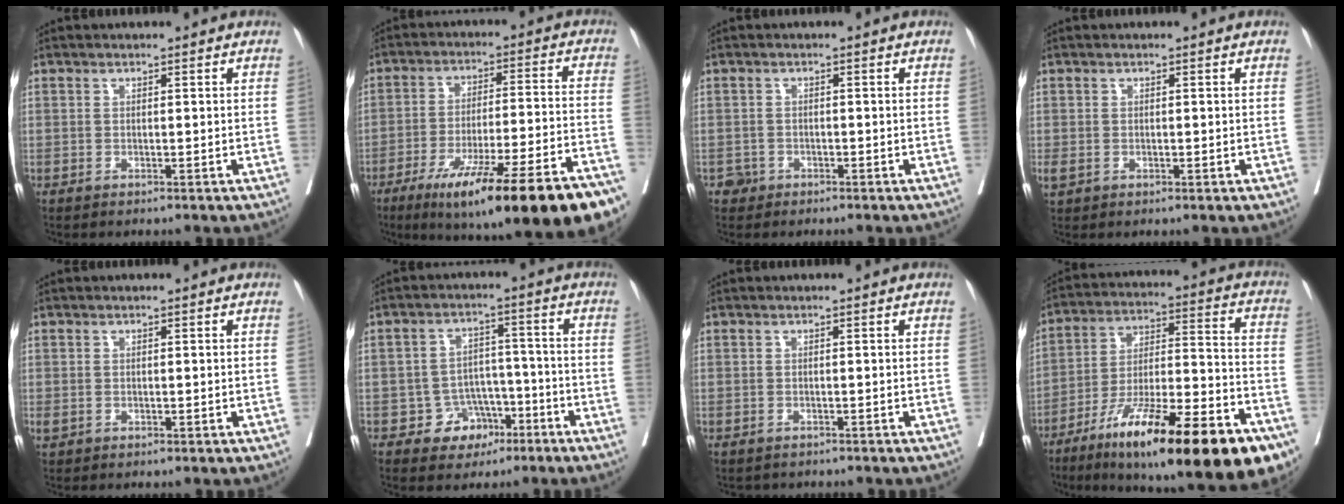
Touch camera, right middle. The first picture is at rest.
{"total": 25.8, "force": [-17.7, 2.4, 18.6], "torque": [-0.204, -0.012, -0.266]}
{"total": 1.5, "force": [-1.0, 1.1, -0.2], "torque": [0.003, 0.007, -0.019]}
{"total": 1.6, "force": [-0.2, 1.1, 1.1], "torque": [-0.034, 0.003, 0.001]}
{"total": 1.0, "force": [0.0, 0.7, 0.7], "torque": [-0.019, 0.003, 0.003]}
{"total": 6.1, "force": [-3.2, 4.9, 1.6], "torque": [-0.012, 0.017, -0.042]}
{"total": 0.9, "force": [-0.7, 0.5, 0.1], "torque": [-0.010, 0.000, -0.009]}
{"total": 28.8, "force": [-17.7, 4.6, 22.3], "torque": [-0.274, -0.011, -0.286]}